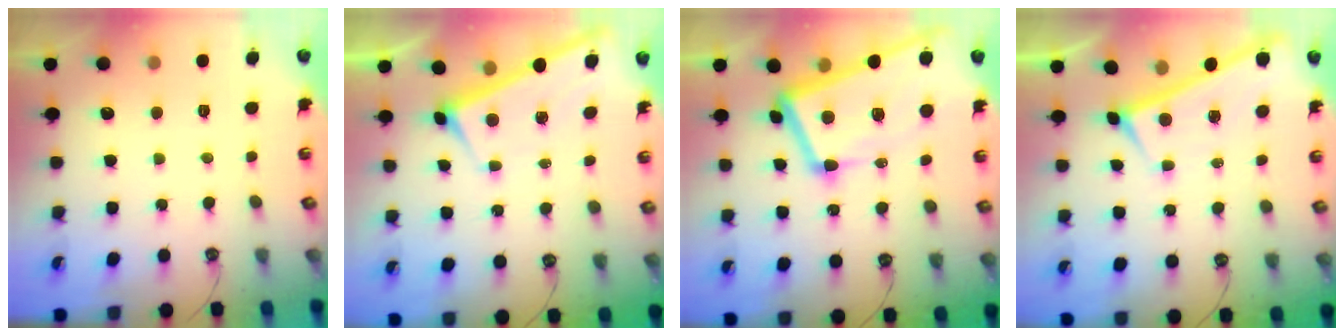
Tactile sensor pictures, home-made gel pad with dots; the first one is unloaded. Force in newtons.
{"total": 3.0, "press": 3.0, "slide": 0.1}
{"total": 13.7, "press": 13.6, "slide": 2.1}
{"total": 0.0}